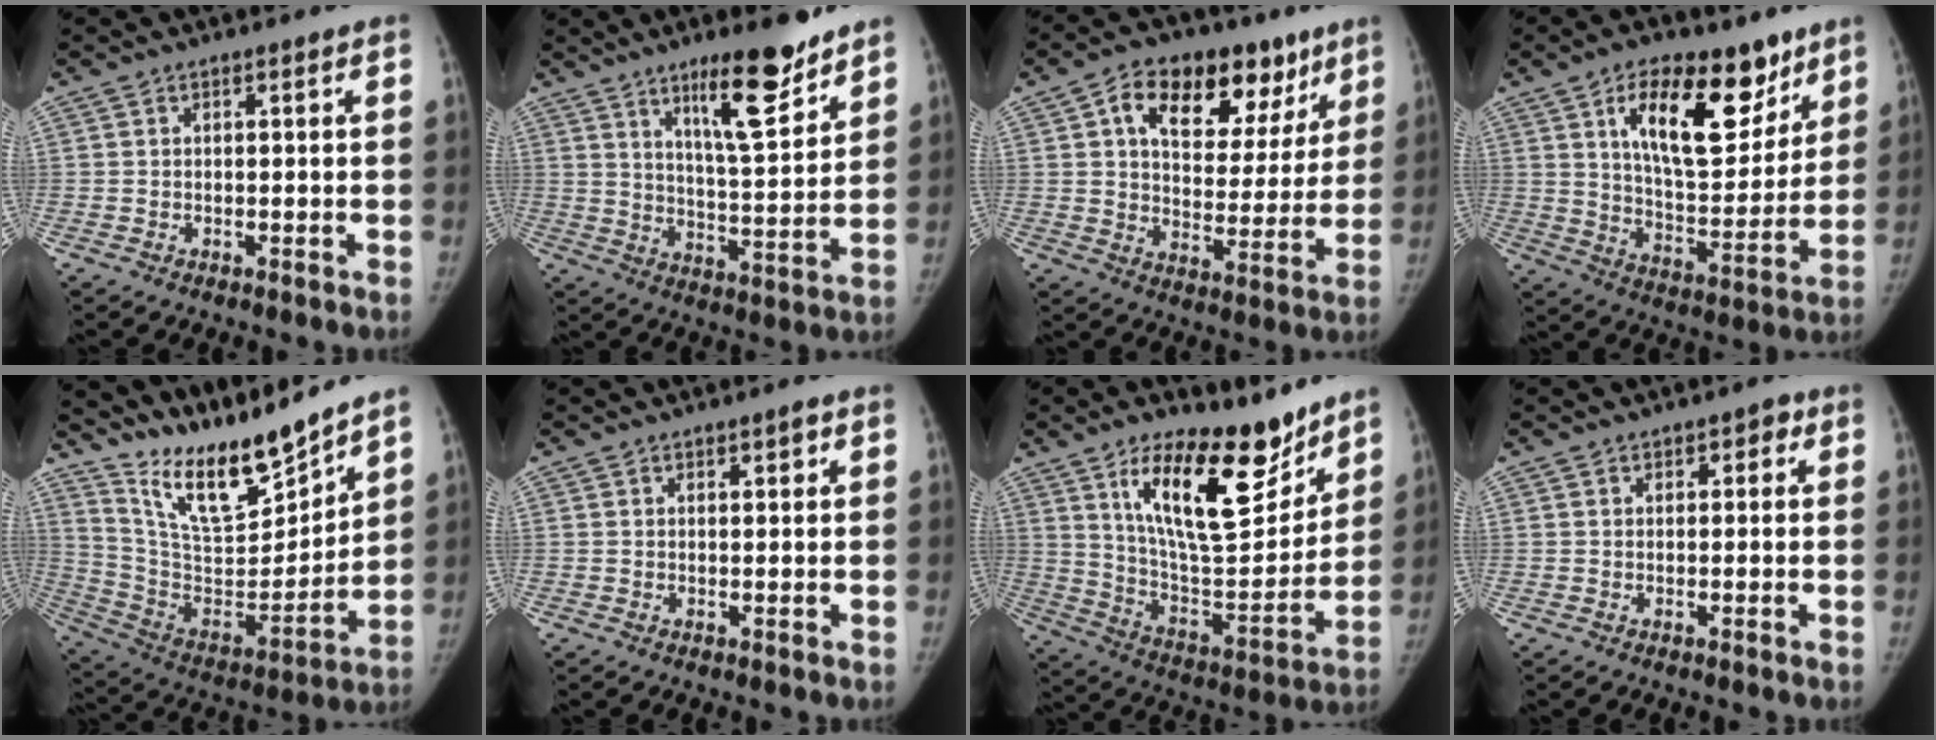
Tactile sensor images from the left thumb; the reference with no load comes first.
{"total": 11.4, "force": [7.8, 2.5, 7.9], "torque": [-0.104, -0.056, 0.125]}
{"total": 20.4, "force": [10.0, 12.0, 13.0], "torque": [-0.145, -0.008, 0.152]}
{"total": 19.1, "force": [10.1, 9.5, 13.1], "torque": [-0.145, -0.059, 0.166]}
{"total": 18.0, "force": [15.8, 3.2, 8.1], "torque": [-0.102, -0.111, 0.296]}
{"total": 1.6, "force": [0.9, 0.6, 1.2], "torque": [-0.011, -0.003, 0.013]}
{"total": 21.5, "force": [13.5, 8.4, 14.5], "torque": [-0.181, -0.092, 0.236]}
{"total": 2.0, "force": [0.7, 1.4, 1.2], "torque": [0.002, 0.001, 0.006]}